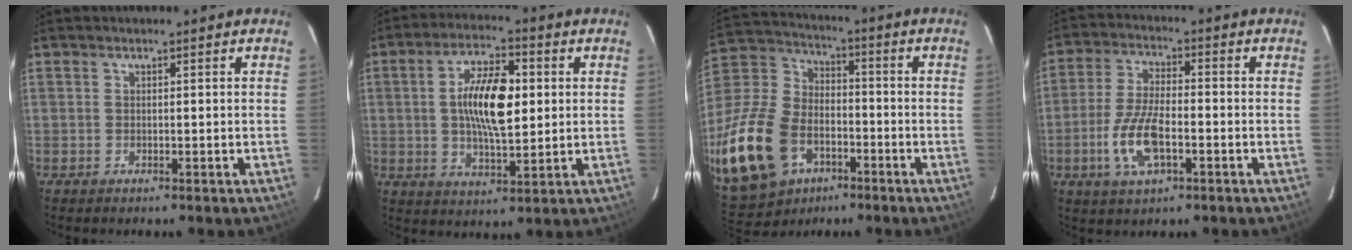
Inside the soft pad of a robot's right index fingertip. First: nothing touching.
{"total": 12.1, "force": [1.4, 4.9, 11.0], "torque": [-0.198, 0.008, 0.025]}
{"total": 32.4, "force": [-14.5, 21.5, 19.4], "torque": [-0.496, -0.010, -0.239]}
{"total": 10.2, "force": [-3.5, 4.1, 8.7], "torque": [-0.185, -0.004, -0.064]}